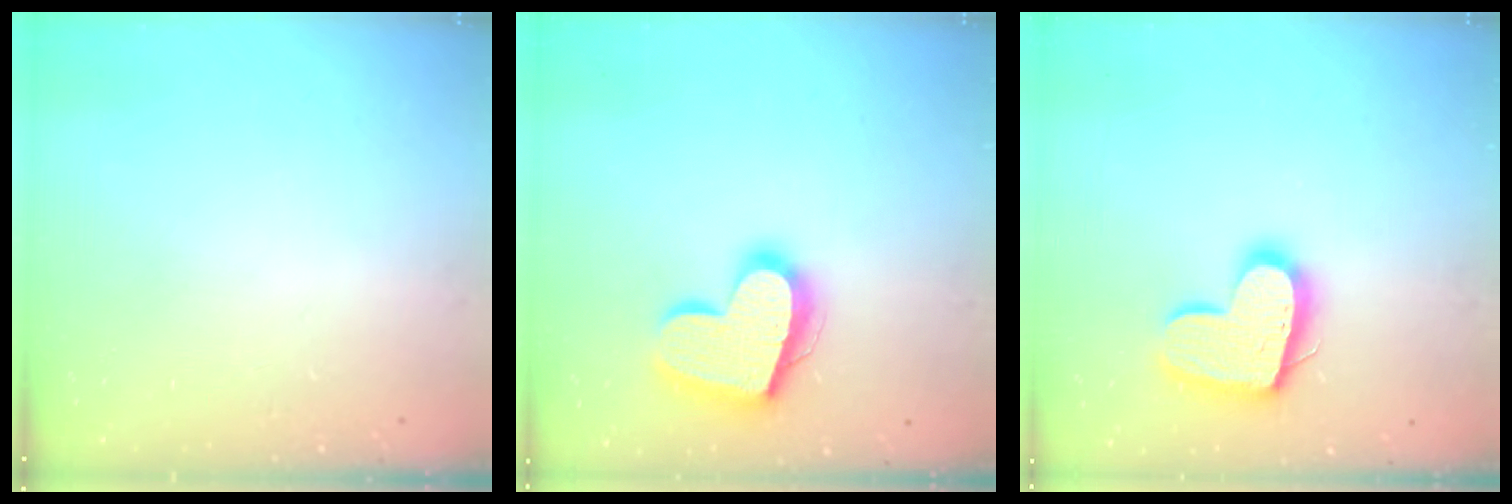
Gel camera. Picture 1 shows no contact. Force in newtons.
{"total": 18.7, "press": 18.6, "slide": 1.4}
{"total": 15.1, "press": 15.0, "slide": 1.0}